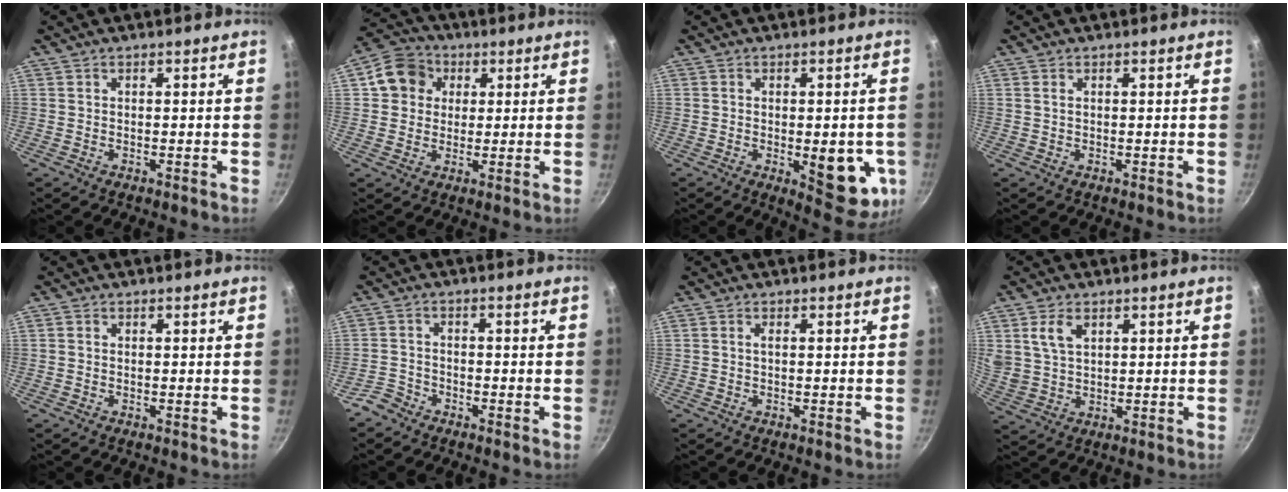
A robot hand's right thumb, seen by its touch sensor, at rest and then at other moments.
{"total": 8.7, "force": [2.3, 7.7, 3.5], "torque": [-0.028, 0.011, 0.025]}
{"total": 12.1, "force": [-2.4, 5.1, 10.8], "torque": [-0.099, -0.011, -0.024]}
{"total": 0.7, "force": [0.3, 0.4, 0.5], "torque": [-0.010, 0.001, 0.005]}
{"total": 0.5, "force": [0.0, 0.5, 0.2], "torque": [-0.003, 0.003, -0.002]}
{"total": 3.3, "force": [-2.7, 1.8, 0.7], "torque": [-0.011, 0.030, -0.054]}
{"total": 0.6, "force": [0.0, 0.2, 0.6], "torque": [-0.013, 0.002, 0.000]}
{"total": 6.3, "force": [2.7, 4.0, 4.1], "torque": [-0.071, -0.007, 0.059]}